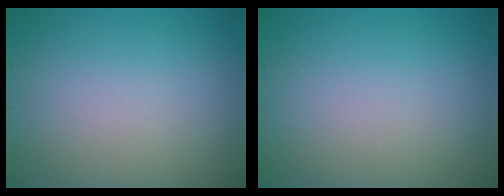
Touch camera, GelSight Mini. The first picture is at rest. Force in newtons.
{"total": 0.0}